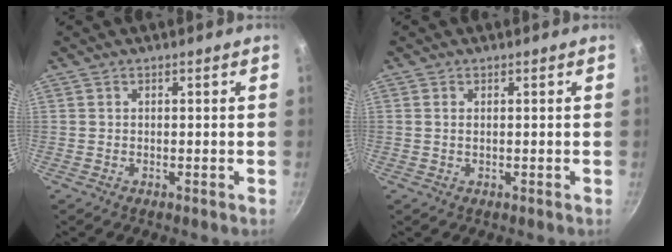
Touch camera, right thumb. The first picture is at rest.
{"total": 0.7, "force": [0.1, 0.3, 0.6], "torque": [-0.015, 0.000, 0.005]}